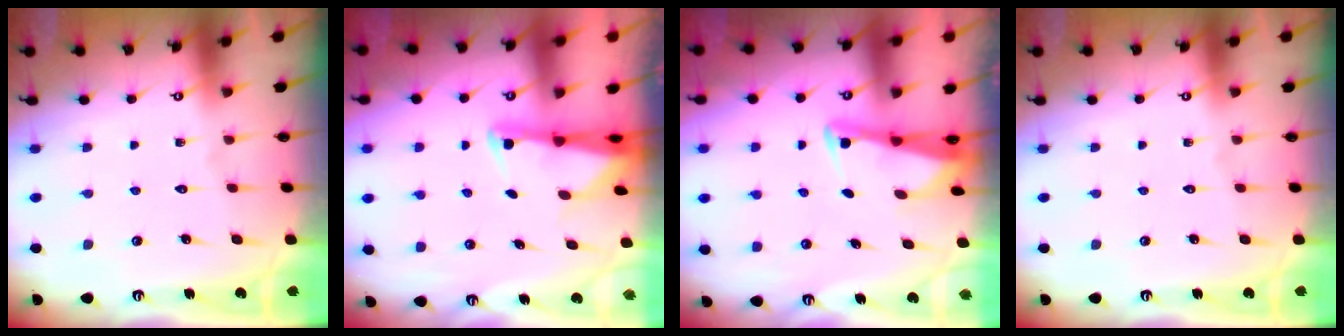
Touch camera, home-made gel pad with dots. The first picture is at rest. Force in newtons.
{"total": 2.5, "press": 2.5, "slide": 0.5}
{"total": 2.7, "press": 2.7, "slide": 0.3}
{"total": 0.0}